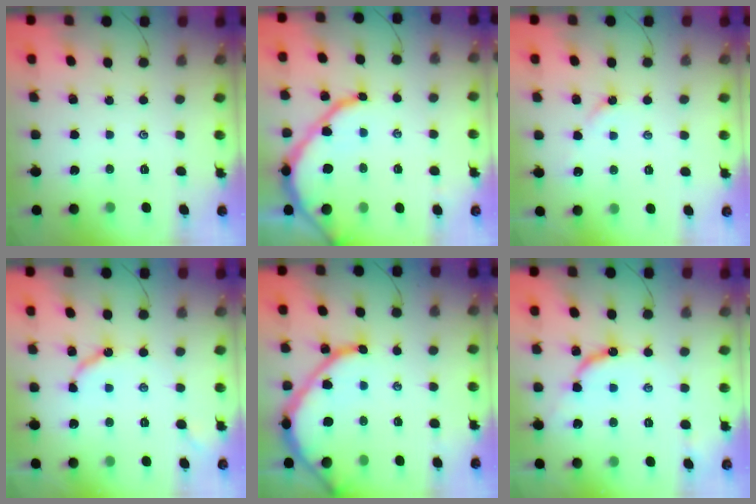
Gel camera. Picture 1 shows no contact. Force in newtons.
{"total": 11.7, "press": 11.6, "slide": 1.4}
{"total": 3.3, "press": 3.2, "slide": 0.6}
{"total": 6.5, "press": 6.5, "slide": 0.6}
{"total": 13.6, "press": 13.5, "slide": 1.6}
{"total": 8.9, "press": 8.9, "slide": 0.3}